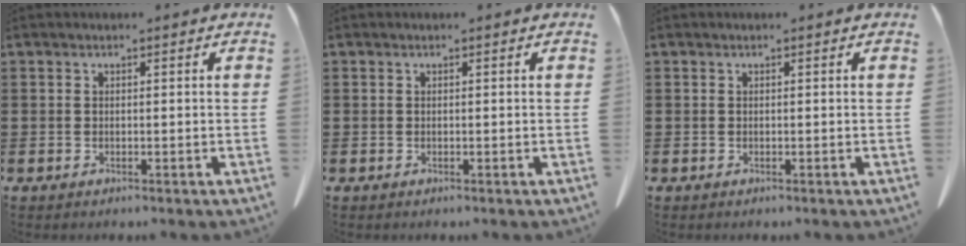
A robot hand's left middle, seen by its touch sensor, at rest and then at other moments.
{"total": 0.0}
{"total": 0.0}